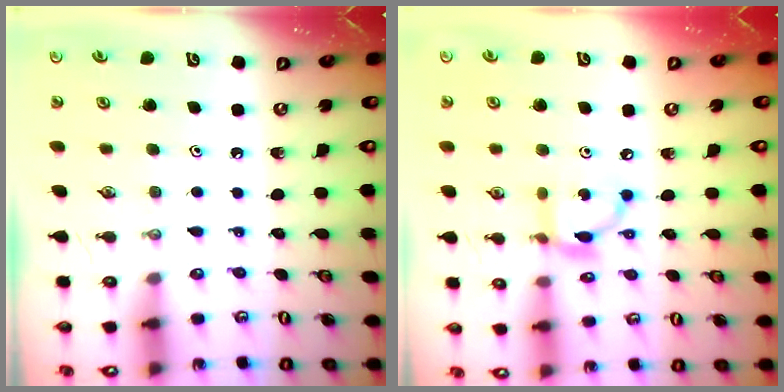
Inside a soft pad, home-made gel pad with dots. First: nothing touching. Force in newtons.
{"total": 8.4, "press": 8.4, "slide": 0.2}